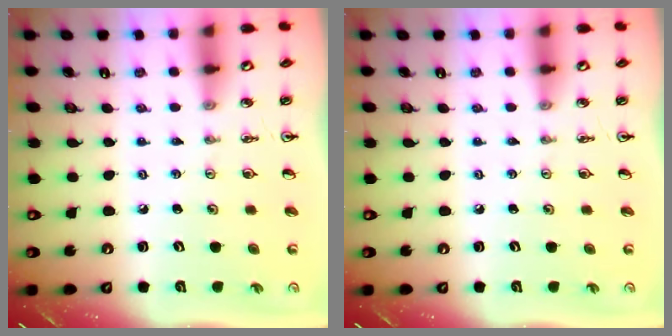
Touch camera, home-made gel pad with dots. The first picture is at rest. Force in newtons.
{"total": 0.0}